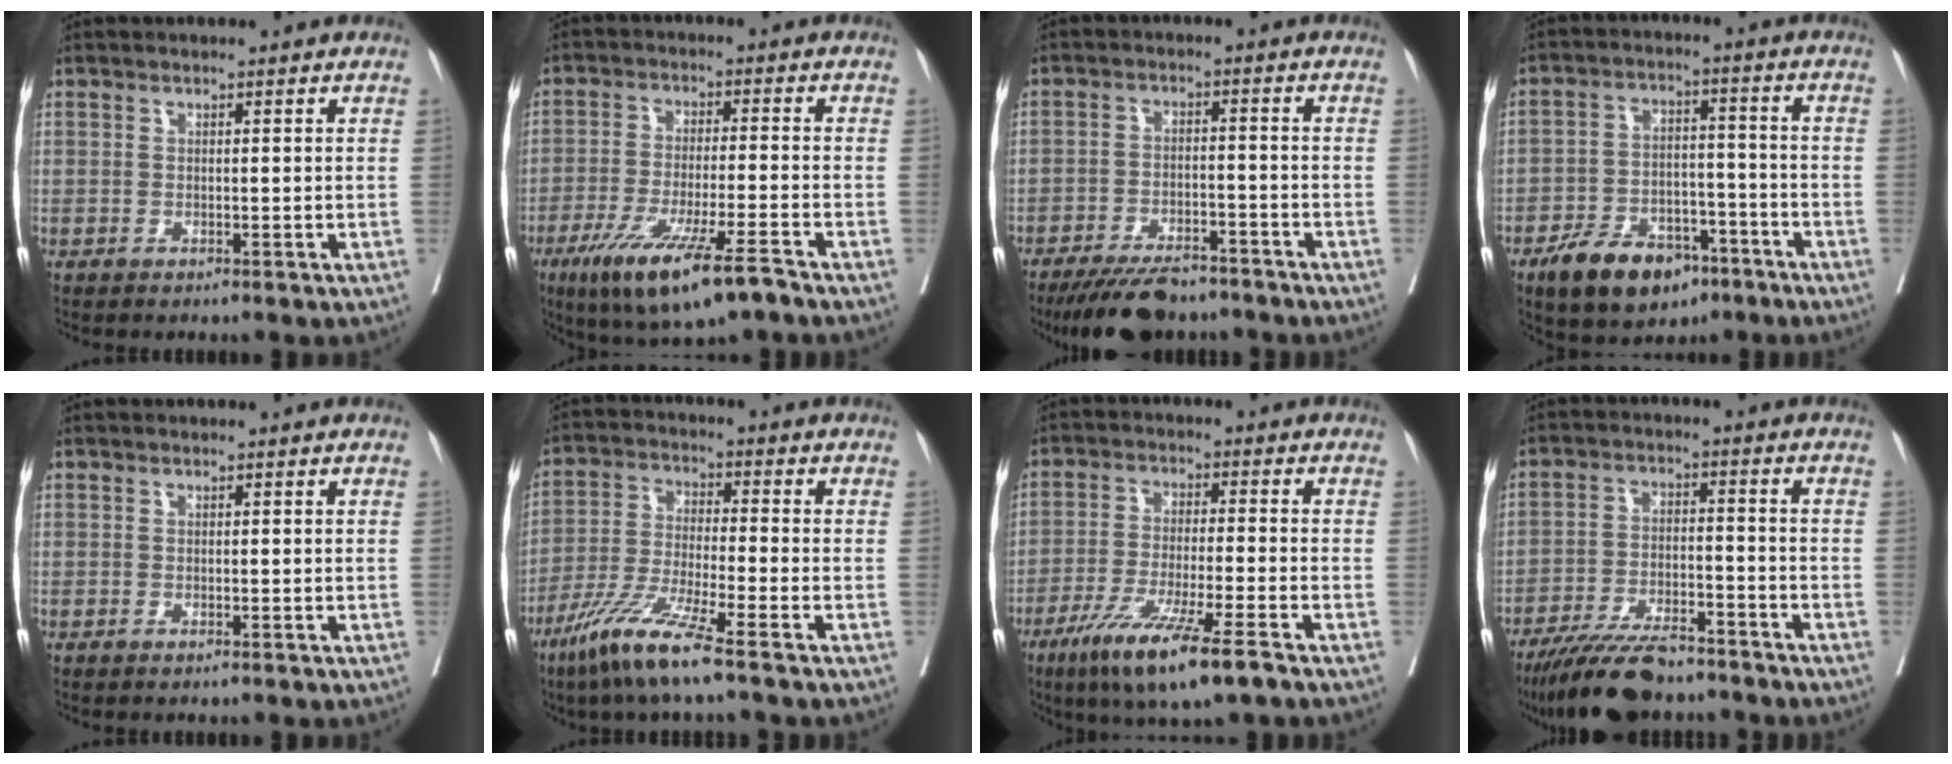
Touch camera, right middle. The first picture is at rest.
{"total": 12.6, "force": [-8.0, 1.2, 9.7], "torque": [-0.172, -0.033, -0.134]}
{"total": 9.2, "force": [-7.9, 2.8, 3.8], "torque": [-0.057, -0.010, -0.129]}
{"total": 11.3, "force": [-7.3, 5.9, 6.3], "torque": [-0.106, 0.007, -0.117]}
{"total": 0.0}
{"total": 9.9, "force": [-6.6, -0.4, 7.3], "torque": [-0.153, -0.032, -0.134]}
{"total": 11.9, "force": [-7.4, 0.2, 9.3], "torque": [-0.173, -0.035, -0.128]}
{"total": 11.4, "force": [-9.8, 2.4, 5.3], "torque": [-0.088, -0.017, -0.166]}